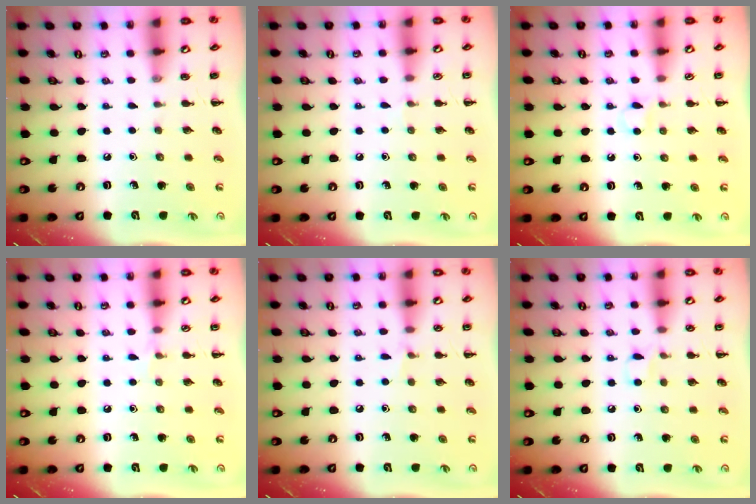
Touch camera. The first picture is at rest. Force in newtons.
{"total": 2.9, "press": 2.7, "slide": 1.1}
{"total": 3.2, "press": 3.0, "slide": 1.1}
{"total": 3.7, "press": 3.5, "slide": 1.2}
{"total": 3.7, "press": 3.6, "slide": 1.1}
{"total": 4.1, "press": 4.0, "slide": 1.0}